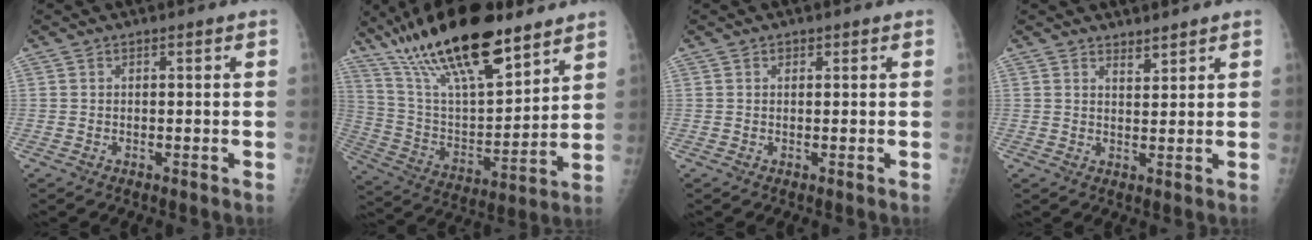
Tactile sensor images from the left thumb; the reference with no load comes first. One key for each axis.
{"total": 24.8, "fx": 17.1, "fy": 8.2, "fz": 16.0, "tx": -0.254, "ty": -0.054, "tz": 0.305}
{"total": 0.6, "fx": 0.3, "fy": 0.4, "fz": 0.2, "tx": -0.001, "ty": -0.001, "tz": 0.003}
{"total": 2.1, "fx": 1.9, "fy": 0.6, "fz": 0.5, "tx": 0.004, "ty": -0.017, "tz": 0.031}